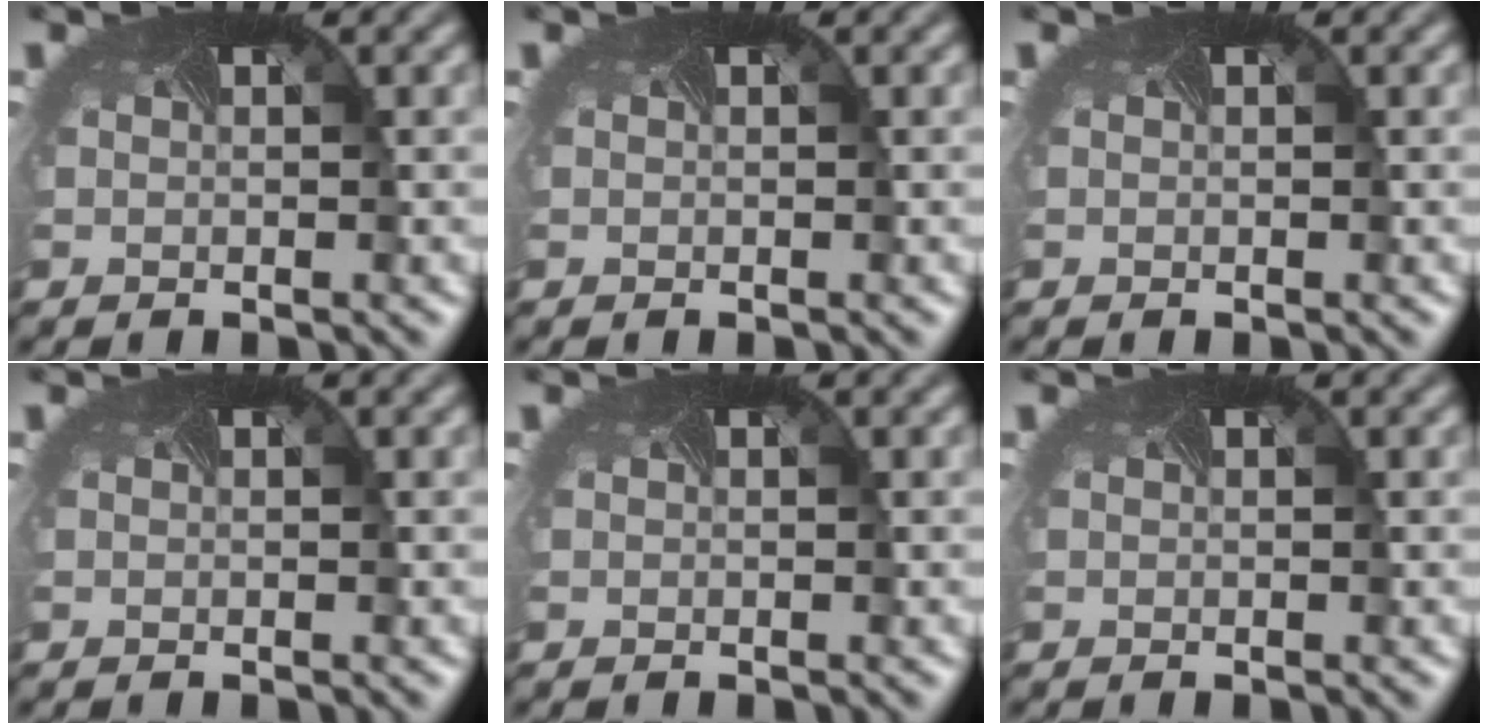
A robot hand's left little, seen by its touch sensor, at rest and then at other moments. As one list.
[{"total": 0.0}, {"total": 0.0}, {"total": 0.0}, {"total": 0.0}, {"total": 0.0}]